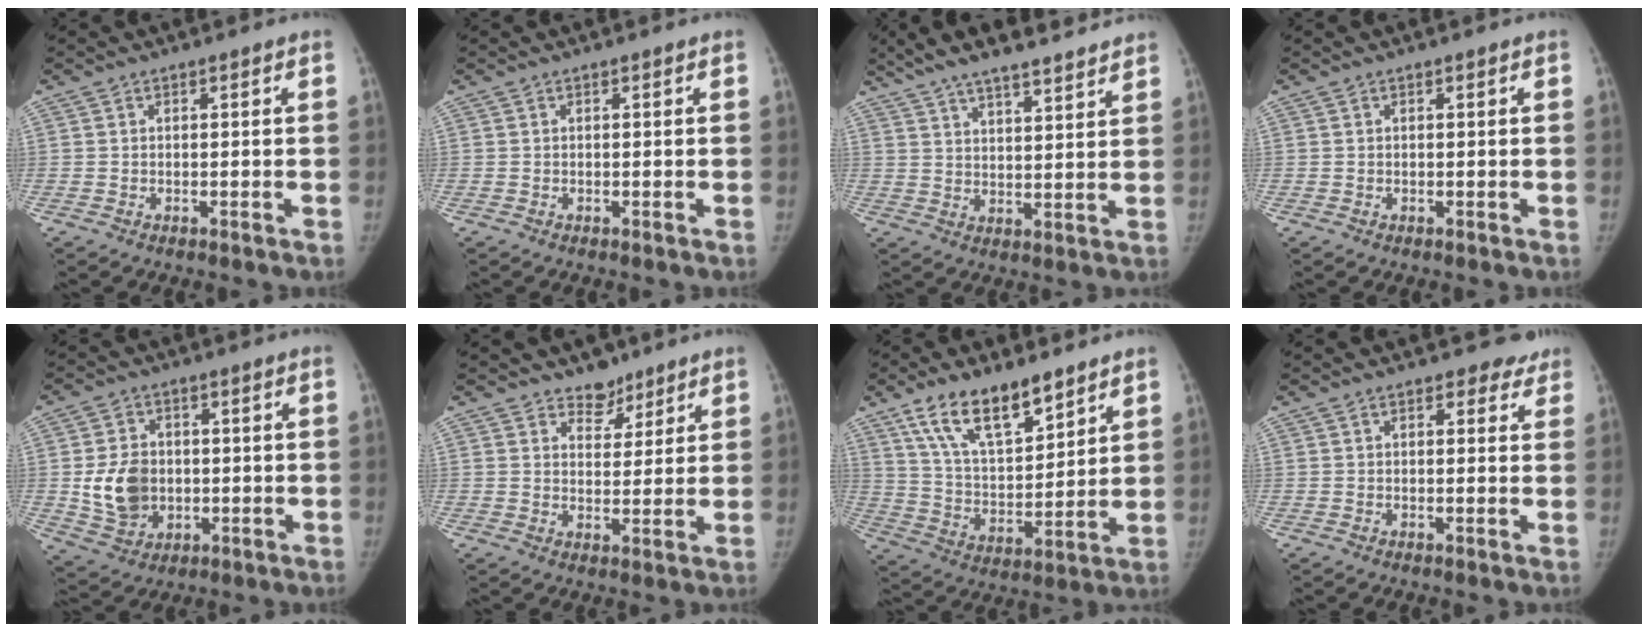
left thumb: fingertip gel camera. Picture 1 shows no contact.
{"total": 0.0}
{"total": 17.1, "force": [13.6, 4.2, 9.4], "torque": [-0.143, -0.016, 0.213]}
{"total": 0.0}
{"total": 10.2, "force": [-0.3, 8.1, 6.1], "torque": [-0.086, -0.005, 0.006]}
{"total": 5.0, "force": [3.8, 2.9, 1.2], "torque": [0.011, -0.028, 0.061]}
{"total": 15.7, "force": [10.4, 6.4, 9.7], "torque": [-0.139, -0.055, 0.198]}
{"total": 4.0, "force": [2.8, 2.2, 1.9], "torque": [0.004, -0.007, 0.031]}